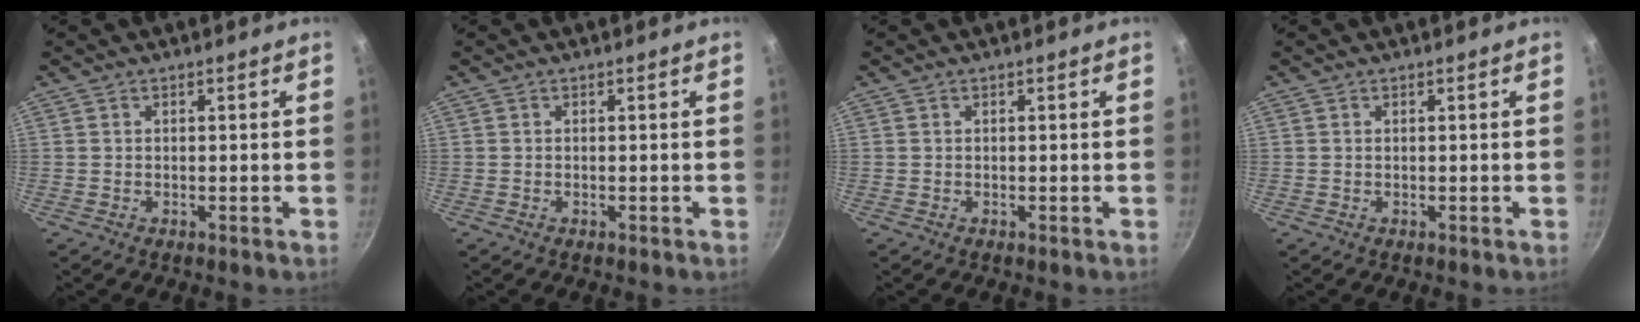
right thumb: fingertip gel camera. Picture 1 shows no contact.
{"total": 0.0}
{"total": 0.0}
{"total": 0.0}